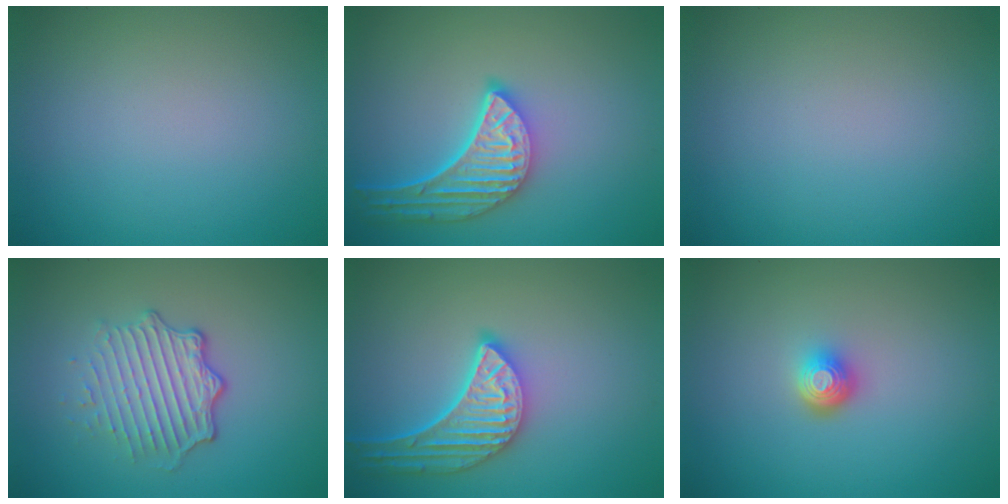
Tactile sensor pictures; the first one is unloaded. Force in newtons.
{"total": 5.4, "press": 4.3, "slide": 3.4}
{"total": 0.0}
{"total": 4.8, "press": 3.4, "slide": 3.4}
{"total": 5.2, "press": 4.2, "slide": 3.0}
{"total": 2.0, "press": 1.5, "slide": 1.4}